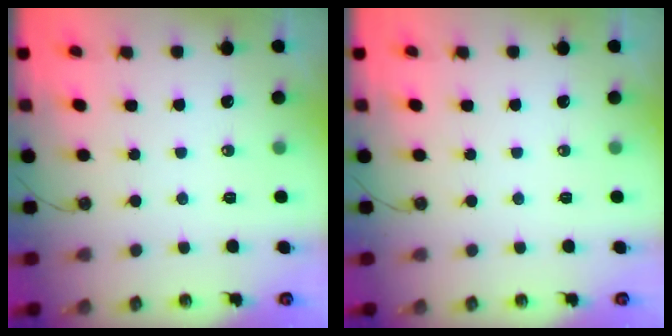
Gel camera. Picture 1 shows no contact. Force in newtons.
{"total": 0.0}